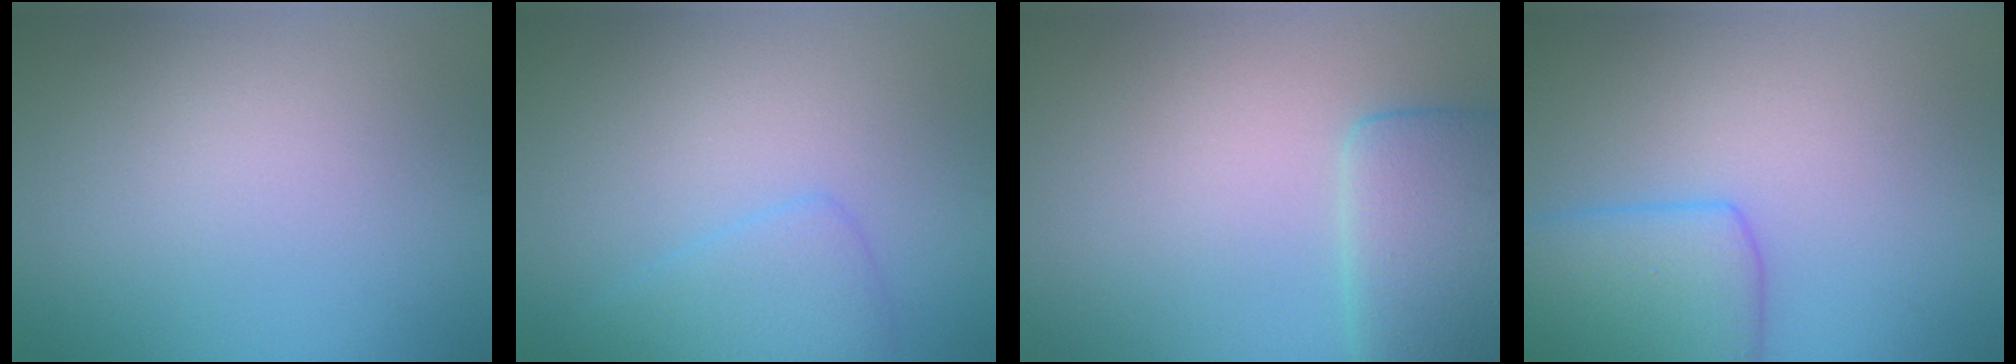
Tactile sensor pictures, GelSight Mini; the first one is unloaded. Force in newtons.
{"total": 2.8, "press": 2.8, "slide": 0.2}
{"total": 5.5, "press": 5.5, "slide": 0.4}
{"total": 5.9, "press": 5.9, "slide": 0.1}